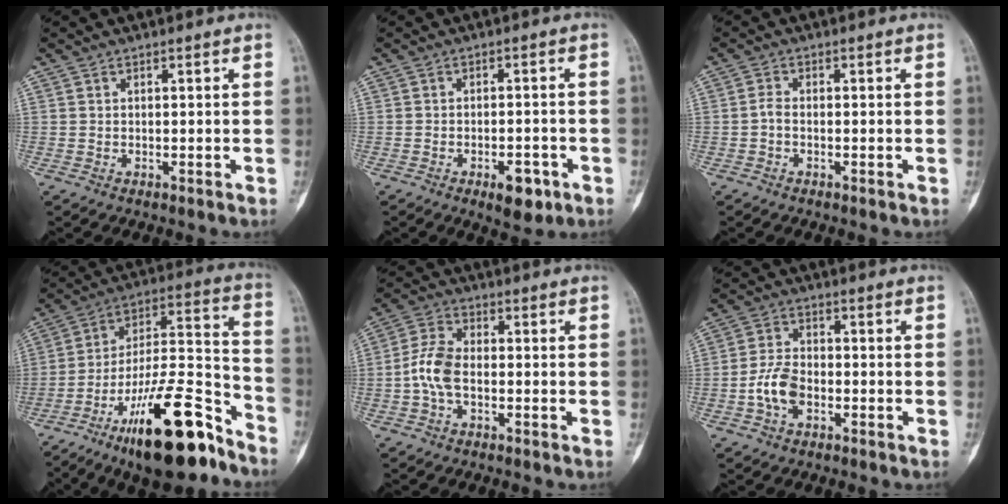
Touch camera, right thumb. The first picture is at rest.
{"total": 5.7, "force": [-2.8, 2.6, 4.3], "torque": [-0.046, 0.012, -0.034]}
{"total": 1.4, "force": [-0.6, 0.7, 1.1], "torque": [-0.022, 0.001, -0.017]}
{"total": 25.0, "force": [-15.7, 7.4, 18.0], "torque": [-0.267, 0.092, -0.256]}
{"total": 6.7, "force": [-1.4, 3.7, 5.4], "torque": [-0.119, 0.020, -0.035]}
{"total": 6.5, "force": [-2.2, 3.9, 4.7], "torque": [-0.091, 0.020, -0.047]}